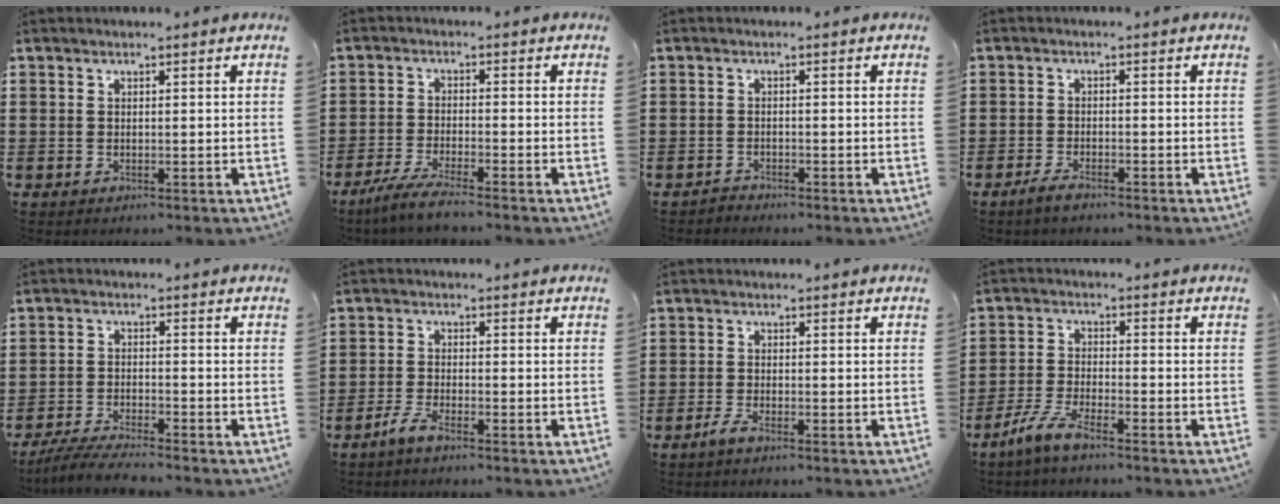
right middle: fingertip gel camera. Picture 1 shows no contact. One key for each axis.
{"total": 4.2, "fx": -3.7, "fy": -0.1, "fz": 2.0, "tx": -0.049, "ty": -0.011, "tz": -0.074}
{"total": 1.3, "fx": -1.2, "fy": 0.3, "fz": 0.0, "tx": -0.003, "ty": 0.005, "tz": -0.027}
{"total": 2.2, "fx": -1.7, "fy": 0.5, "fz": 1.2, "tx": -0.028, "ty": 0.003, "tz": -0.036}
{"total": 4.6, "fx": -4.4, "fy": 0.1, "fz": 1.5, "tx": -0.040, "ty": -0.007, "tz": -0.089}
{"total": 3.2, "fx": -2.5, "fy": 0.5, "fz": 1.9, "tx": -0.053, "ty": -0.001, "tz": -0.056}
{"total": 2.1, "fx": -1.7, "fy": 0.2, "fz": 1.3, "tx": -0.030, "ty": 0.002, "tz": -0.035}
{"total": 5.7, "fx": -4.7, "fy": 0.5, "fz": 3.2, "tx": -0.085, "ty": -0.011, "tz": -0.096}